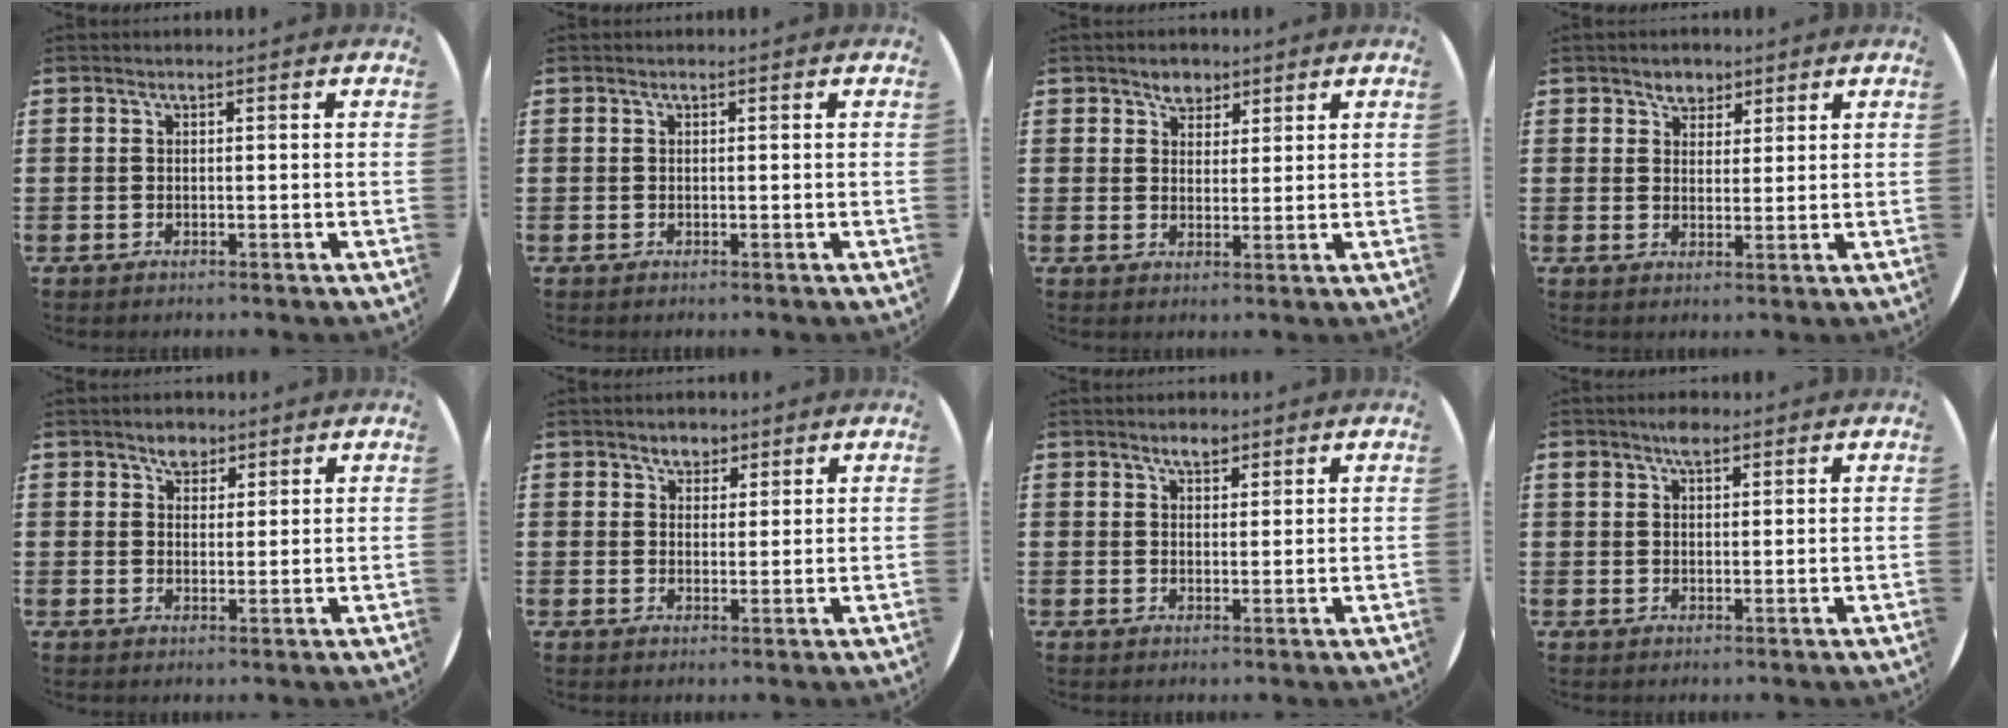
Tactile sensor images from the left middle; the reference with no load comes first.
{"total": 0.0}
{"total": 3.0, "force": [2.4, 1.8, 0.4], "torque": [0.004, 0.001, 0.042]}
{"total": 2.8, "force": [2.2, 1.8, 0.1], "torque": [0.008, 0.003, 0.039]}
{"total": 2.7, "force": [2.1, 1.6, 0.6], "torque": [0.003, -0.002, 0.036]}
{"total": 2.5, "force": [2.0, 1.5, 0.1], "torque": [0.002, 0.006, 0.035]}
{"total": 2.5, "force": [2.1, 1.1, 0.9], "torque": [-0.011, 0.001, 0.037]}
{"total": 3.1, "force": [2.3, 1.6, 1.4], "torque": [-0.014, 0.001, 0.038]}